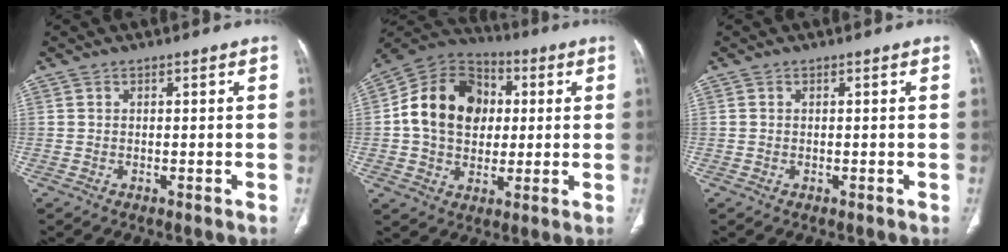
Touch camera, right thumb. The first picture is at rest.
{"total": 17.1, "force": [1.8, 13.2, 10.6], "torque": [-0.156, 0.020, 0.025]}
{"total": 0.0}